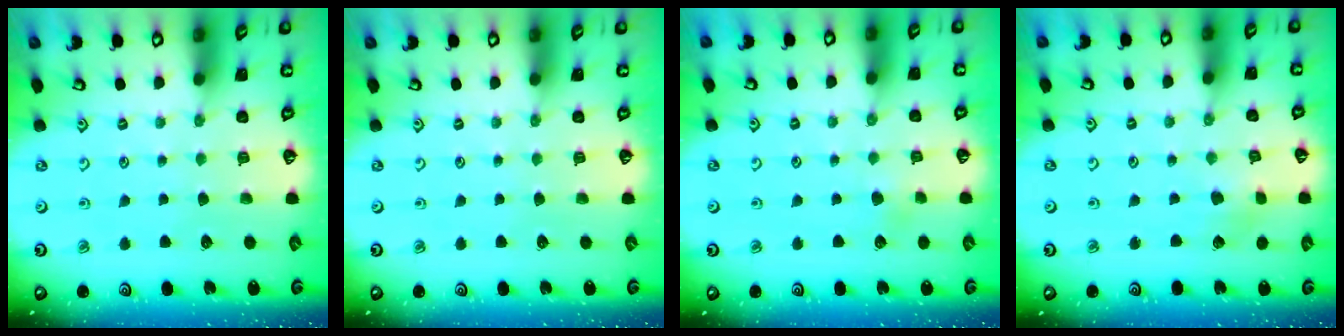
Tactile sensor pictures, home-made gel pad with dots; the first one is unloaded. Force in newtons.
{"total": 0.0}
{"total": 2.3, "press": 2.3, "slide": 0.2}
{"total": 2.4, "press": 2.4, "slide": 0.2}